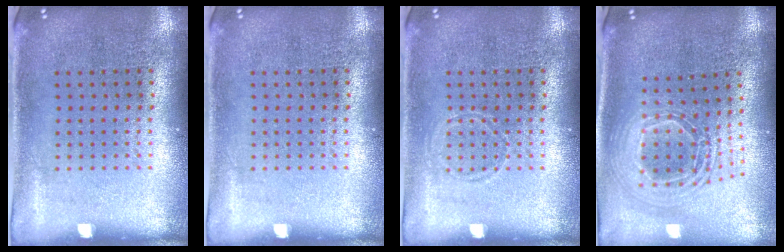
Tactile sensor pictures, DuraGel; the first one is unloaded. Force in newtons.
{"total": 0.0}
{"total": 0.8, "press": 0.7, "slide": 0.2}
{"total": 2.2, "press": 1.7, "slide": 1.3}